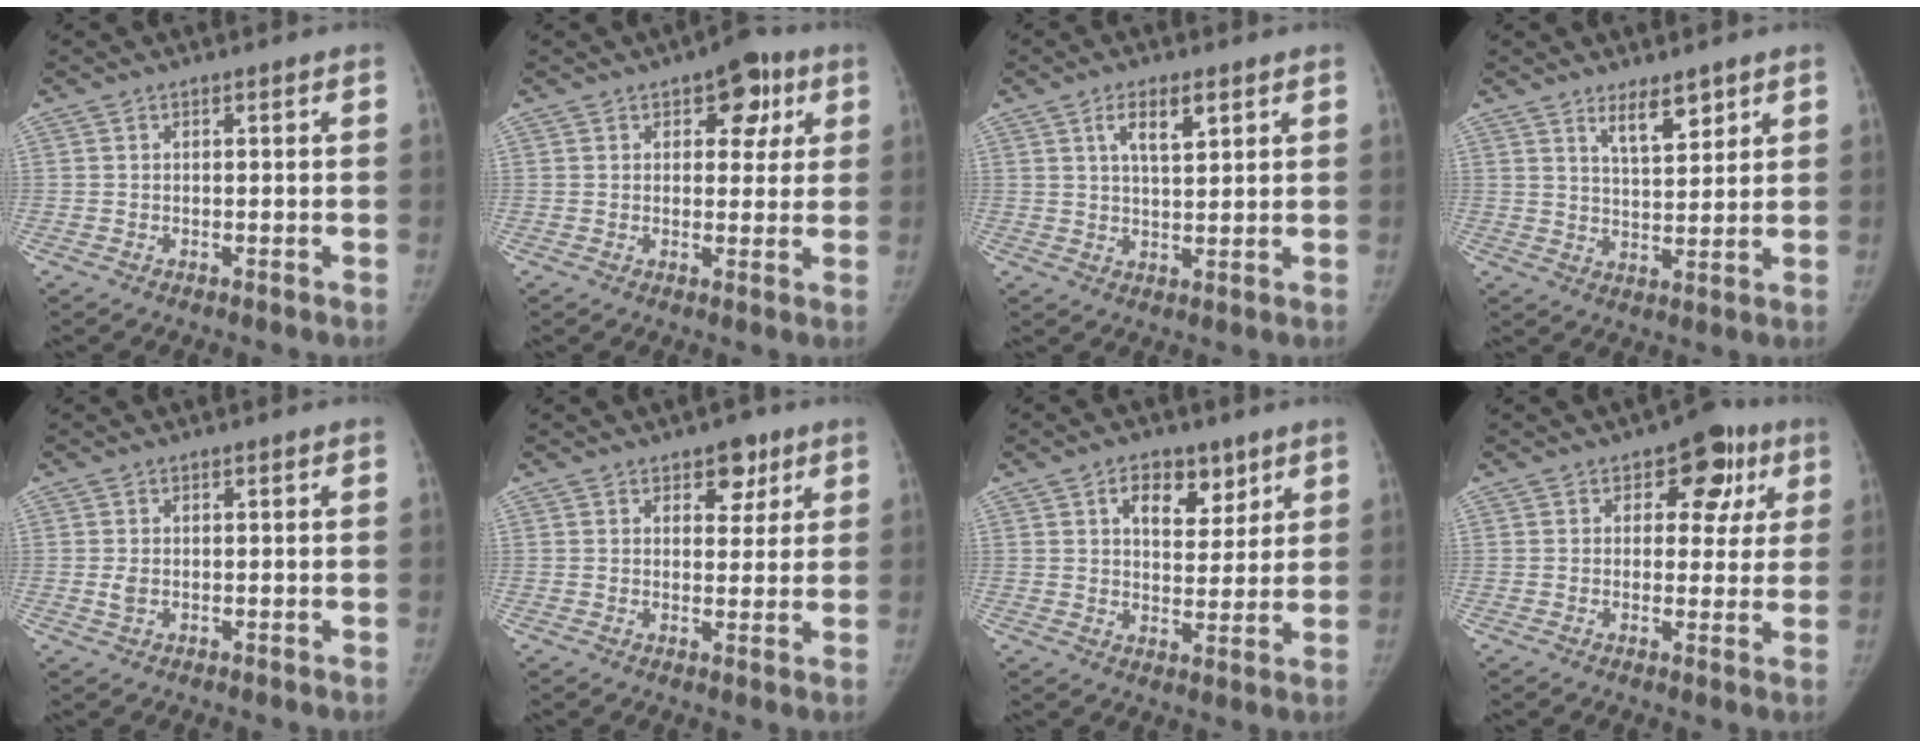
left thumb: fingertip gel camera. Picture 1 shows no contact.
{"total": 7.7, "force": [3.4, 4.6, 5.2], "torque": [-0.024, -0.006, 0.035]}
{"total": 5.8, "force": [2.9, 2.2, 4.5], "torque": [-0.070, -0.014, 0.050]}
{"total": 6.0, "force": [4.0, 2.1, 4.0], "torque": [-0.049, -0.034, 0.069]}
{"total": 1.6, "force": [-0.2, 1.1, 1.2], "torque": [-0.024, -0.003, -0.002]}
{"total": 5.0, "force": [2.8, 3.3, 2.4], "torque": [0.000, -0.013, 0.037]}
{"total": 8.3, "force": [4.4, 5.2, 4.8], "torque": [-0.038, -0.021, 0.066]}
{"total": 8.7, "force": [3.4, 5.9, 5.4], "torque": [-0.009, -0.004, 0.035]}